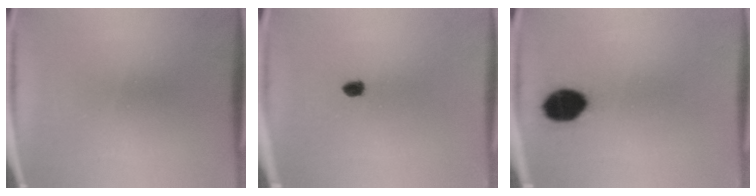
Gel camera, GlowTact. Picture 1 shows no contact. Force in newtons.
{"total": 1.7}
{"total": 8.8}